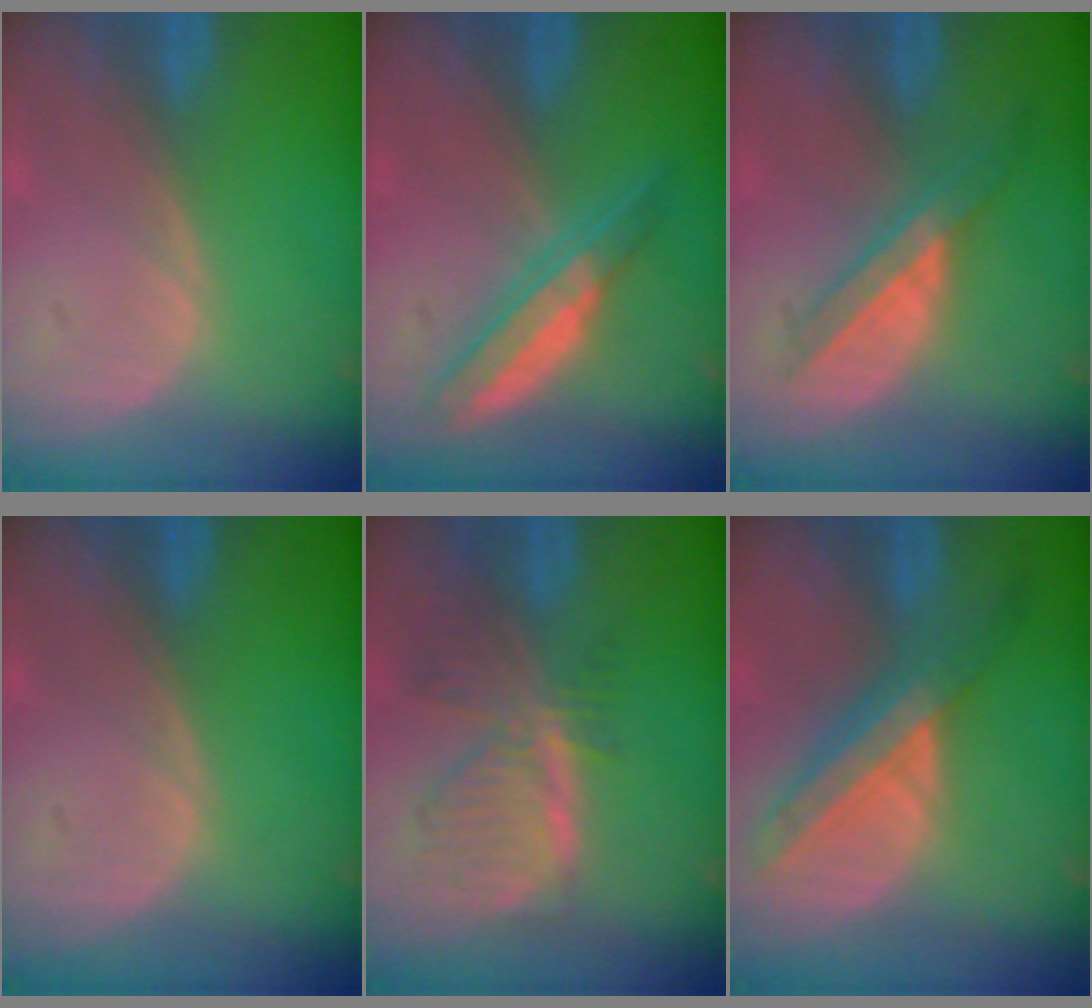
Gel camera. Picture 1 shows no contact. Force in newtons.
{"total": 5.4, "press": 5.3, "slide": 1.3}
{"total": 6.1, "press": 5.6, "slide": 2.5}
{"total": 0.0}
{"total": 8.0, "press": 7.1, "slide": 3.8}
{"total": 8.0, "press": 7.1, "slide": 3.6}